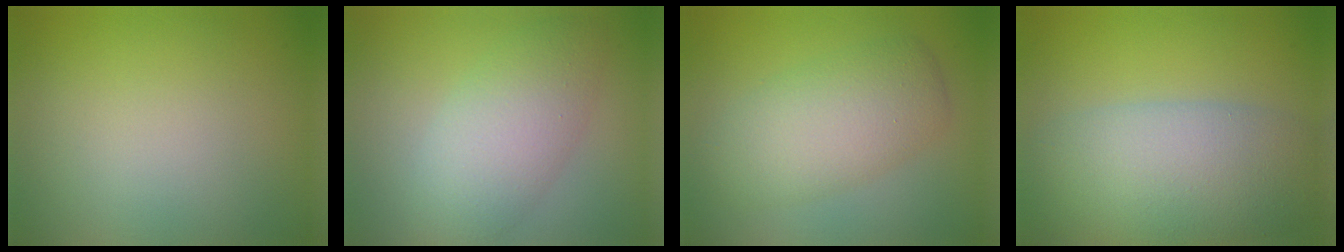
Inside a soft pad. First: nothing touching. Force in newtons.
{"total": 5.3, "press": 5.3, "slide": 0.3}
{"total": 5.3, "press": 5.2, "slide": 0.2}
{"total": 8.9, "press": 8.9, "slide": 0.5}